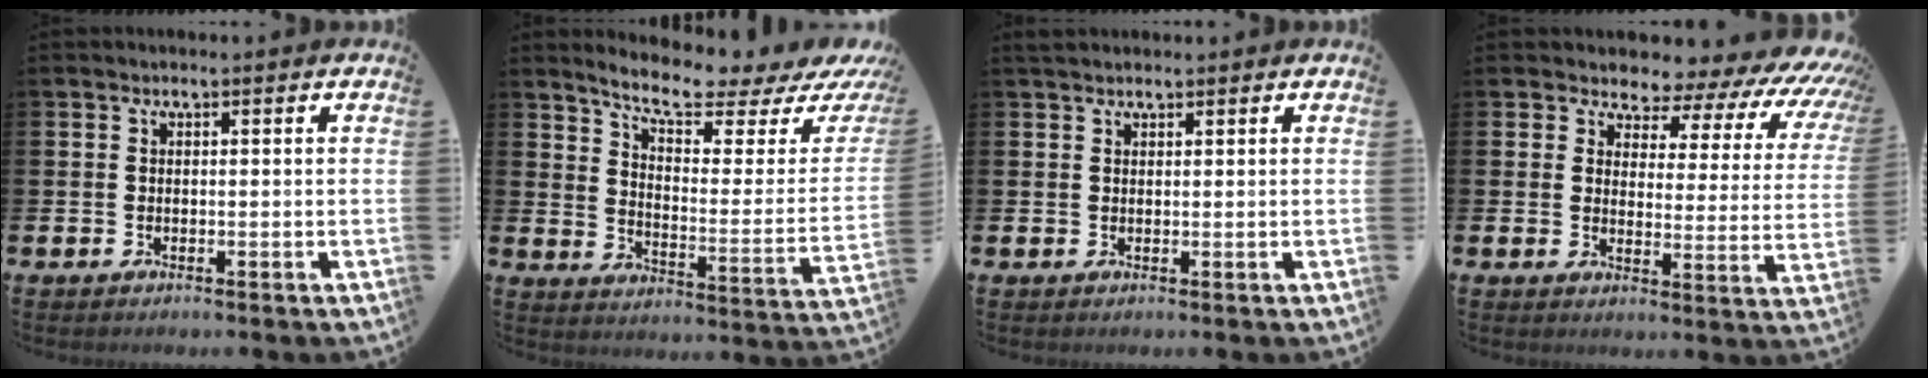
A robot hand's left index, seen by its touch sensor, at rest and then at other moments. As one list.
[{"total": 8.1, "force": [7.4, 0.9, 3.2], "torque": [-0.079, -0.062, 0.120]}, {"total": 1.4, "force": [1.3, 0.5, 0.2], "torque": [0.009, -0.001, 0.022]}, {"total": 4.4, "force": [3.6, 2.3, 1.1], "torque": [-0.013, -0.051, 0.045]}]